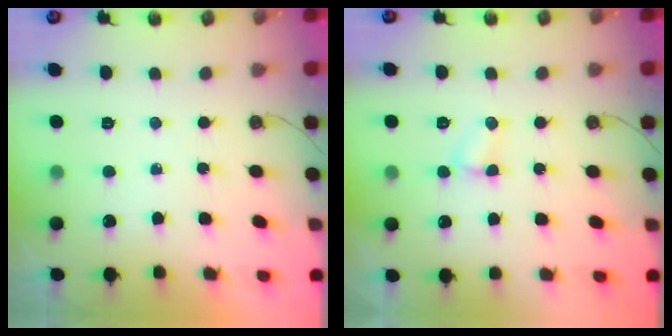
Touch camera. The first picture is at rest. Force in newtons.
{"total": 2.9, "press": 2.9, "slide": 0.3}